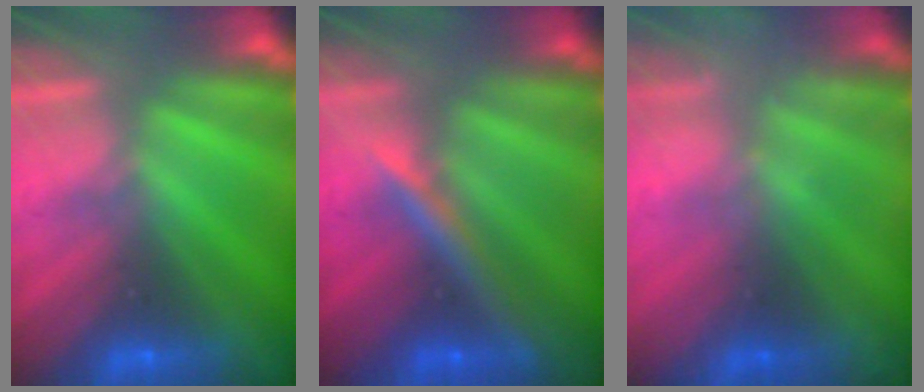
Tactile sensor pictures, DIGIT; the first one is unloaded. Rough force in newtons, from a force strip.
{"total": 2.5}
{"total": 1.6}